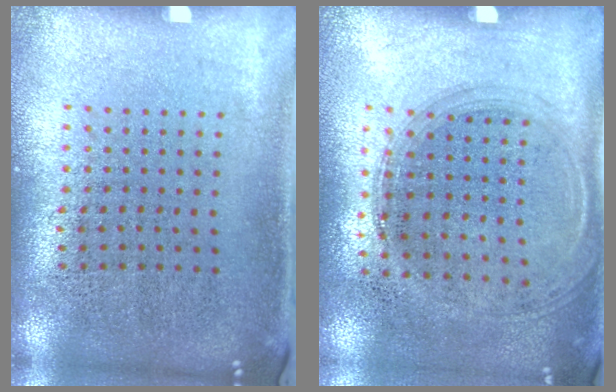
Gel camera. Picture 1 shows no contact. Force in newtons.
{"total": 1.4, "press": 1.2, "slide": 0.6}